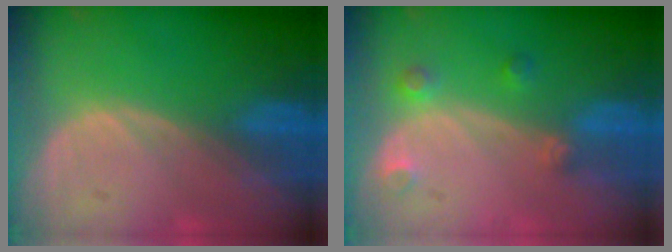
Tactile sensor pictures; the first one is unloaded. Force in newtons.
{"total": 2.8, "press": 2.7, "slide": 0.7}